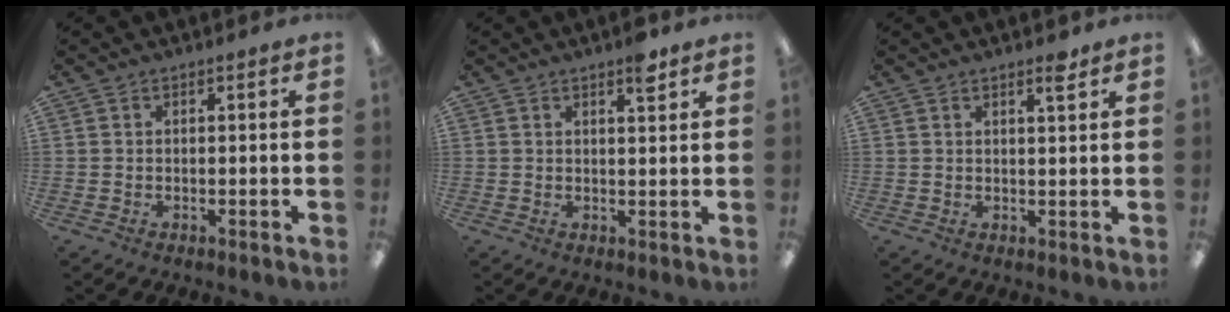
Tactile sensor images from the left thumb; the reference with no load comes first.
{"total": 3.8, "force": [2.7, 1.1, 2.4], "torque": [-0.022, -0.012, 0.041]}
{"total": 3.0, "force": [2.3, 0.5, 1.9], "torque": [-0.019, -0.011, 0.034]}